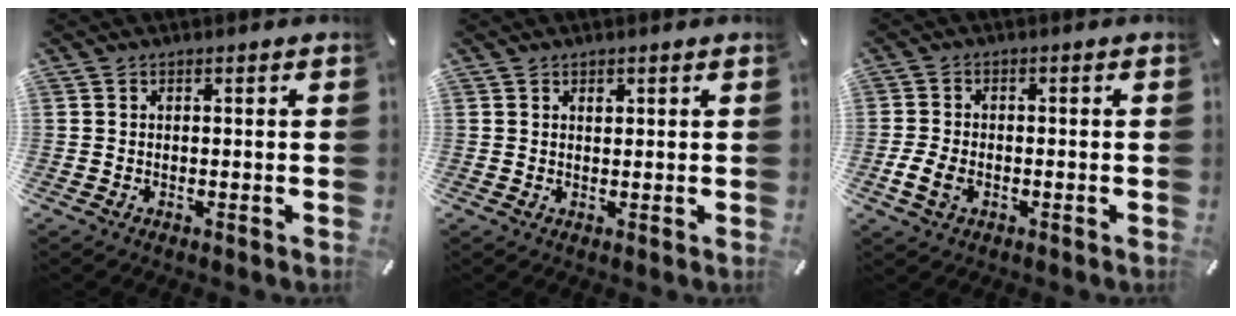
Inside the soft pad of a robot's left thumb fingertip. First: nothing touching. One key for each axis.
{"total": 0.8, "fx": 0.5, "fy": 0.6, "fz": 0.3, "tx": 0.002, "ty": -0.004, "tz": 0.008}
{"total": 4.8, "fx": -1.8, "fy": 3.2, "fz": 3.2, "tx": -0.070, "ty": 0.004, "tz": -0.033}